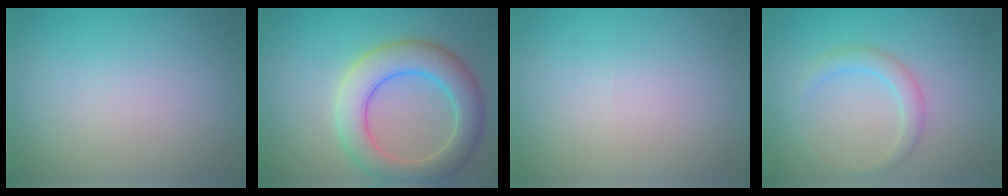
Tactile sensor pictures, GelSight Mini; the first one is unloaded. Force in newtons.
{"total": 6.3, "press": 6.3, "slide": 0.3}
{"total": 0.0}
{"total": 2.0, "press": 2.0, "slide": 0.2}